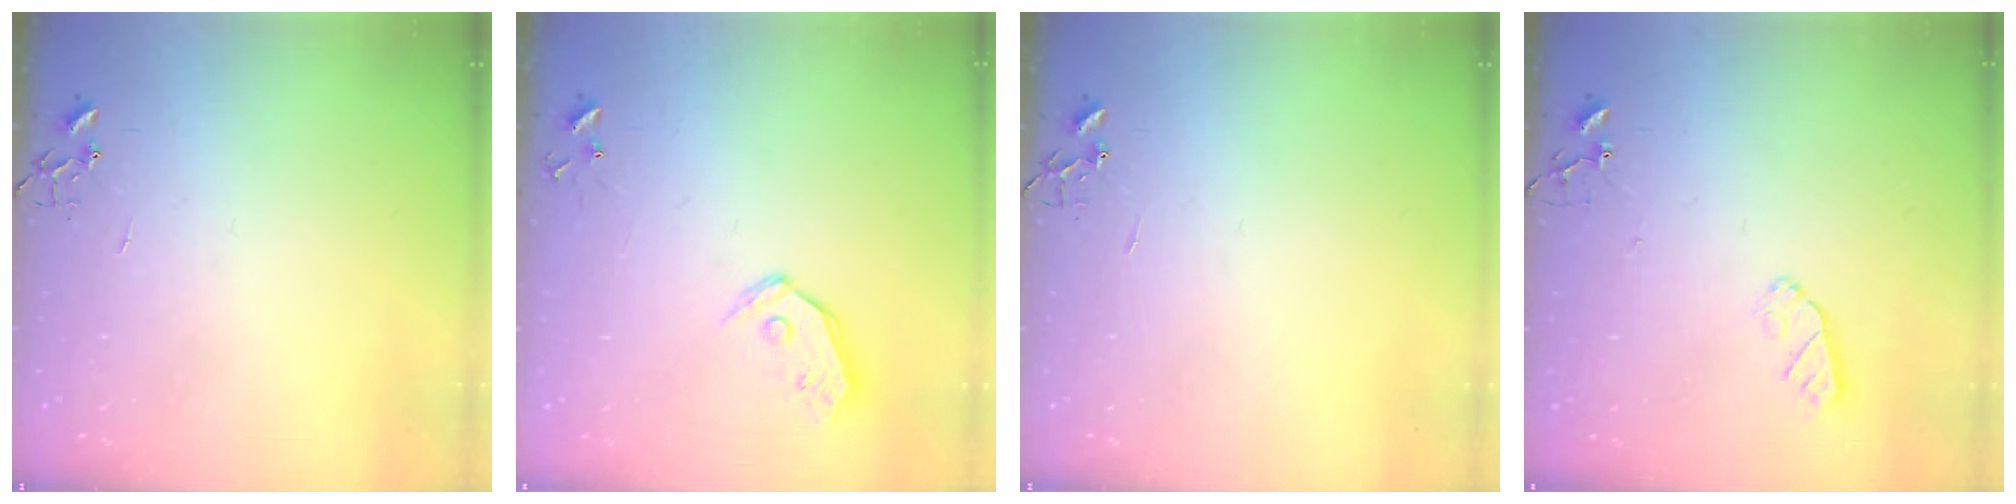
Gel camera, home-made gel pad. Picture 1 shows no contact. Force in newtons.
{"total": 7.7, "press": 7.6, "slide": 0.9}
{"total": 0.0}
{"total": 4.9, "press": 4.8, "slide": 0.6}